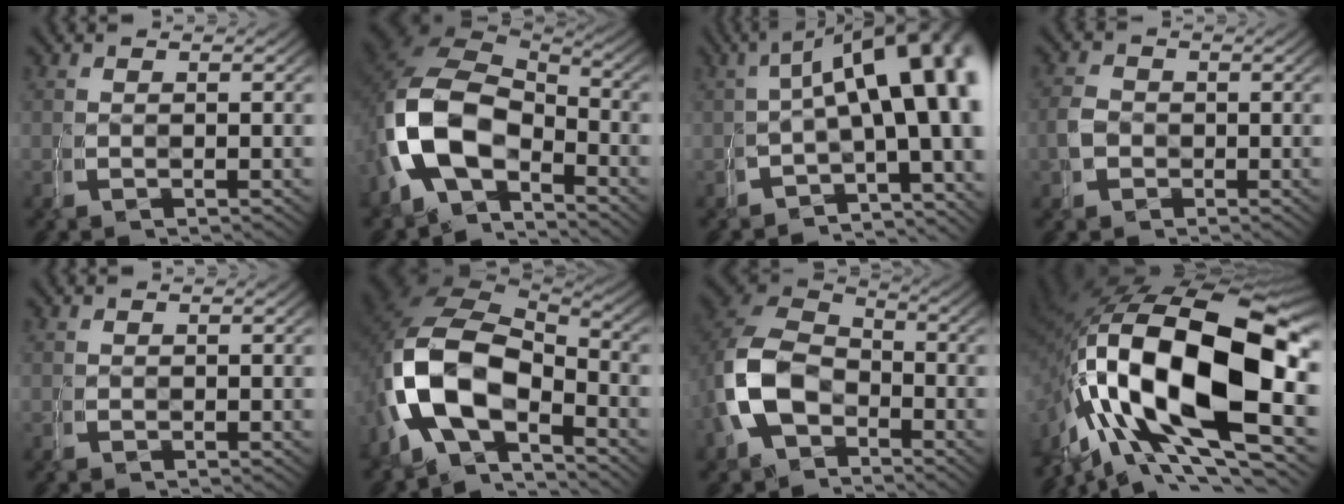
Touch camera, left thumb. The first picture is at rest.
{"total": 11.7, "force": [-1.2, 8.5, 7.9], "torque": [-0.198, -0.034, -0.010]}
{"total": 13.0, "force": [0.6, 7.9, 10.4], "torque": [-0.110, -0.008, -0.002]}
{"total": 1.8, "force": [-0.3, 1.8, -0.1], "torque": [-0.008, -0.001, -0.009]}
{"total": 0.0}
{"total": 13.7, "force": [-1.2, 9.7, 9.7], "torque": [-0.228, -0.043, -0.006]}
{"total": 8.3, "force": [-0.9, 7.2, 4.0], "torque": [-0.107, -0.016, -0.022]}
{"total": 26.1, "force": [0.3, 15.3, 21.2], "torque": [-0.358, -0.041, 0.024]}